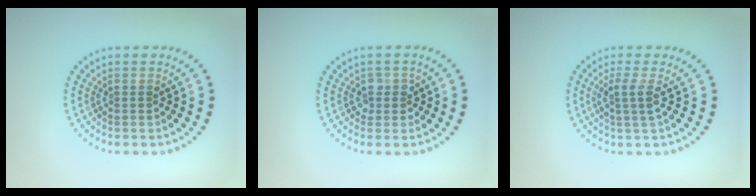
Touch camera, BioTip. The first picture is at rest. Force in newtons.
{"total": 1.5, "press": 1.3, "slide": 0.7}
{"total": 1.9, "press": 1.6, "slide": 1.1}